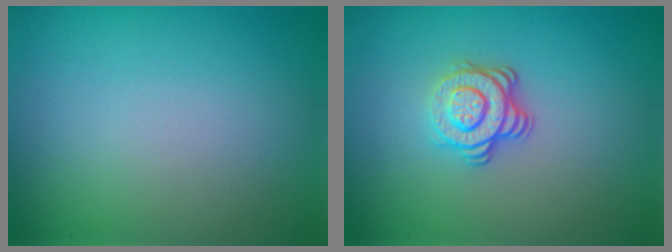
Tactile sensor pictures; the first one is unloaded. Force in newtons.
{"total": 3.5, "press": 2.5, "slide": 2.4}